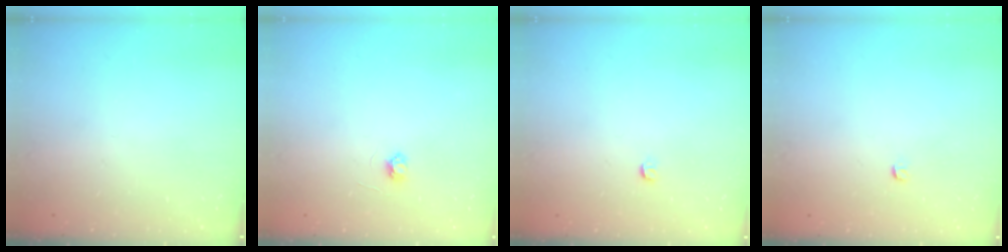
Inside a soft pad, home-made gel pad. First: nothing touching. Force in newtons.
{"total": 3.1, "press": 3.1, "slide": 0.3}
{"total": 3.2, "press": 3.2, "slide": 0.4}
{"total": 3.0, "press": 2.9, "slide": 0.4}